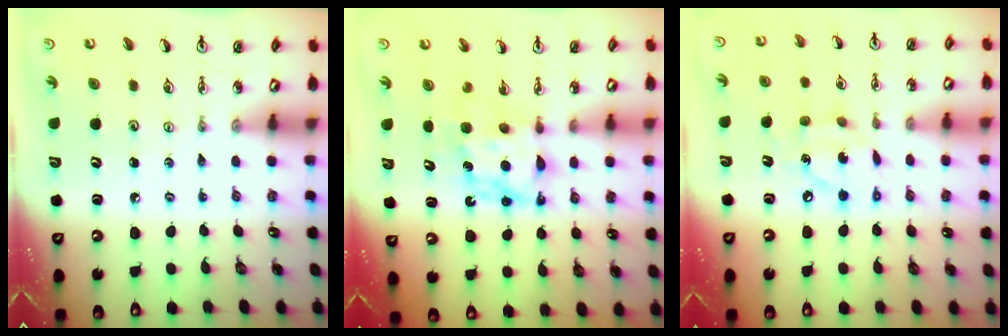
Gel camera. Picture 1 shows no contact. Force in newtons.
{"total": 6.5, "press": 6.5, "slide": 0.4}
{"total": 10.6, "press": 10.6, "slide": 0.7}